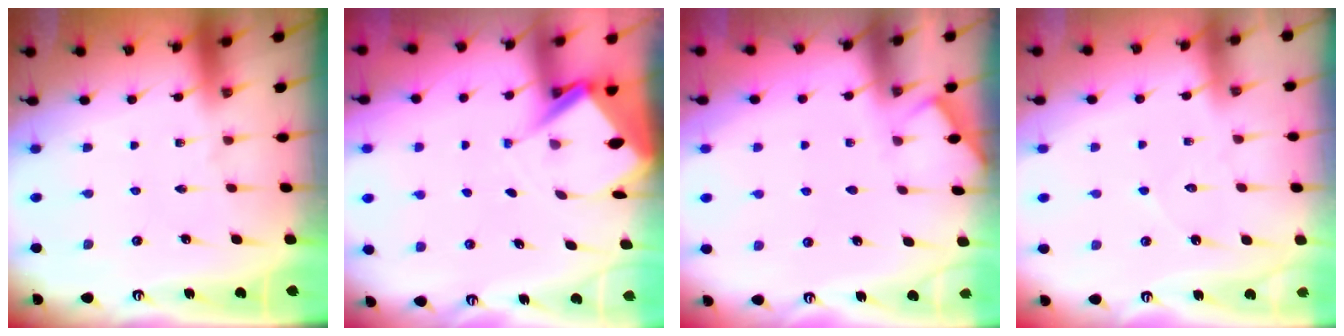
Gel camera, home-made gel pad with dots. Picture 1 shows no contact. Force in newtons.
{"total": 6.1, "press": 6.1, "slide": 0.6}
{"total": 3.0, "press": 2.9, "slide": 0.5}
{"total": 3.7, "press": 3.7, "slide": 0.3}